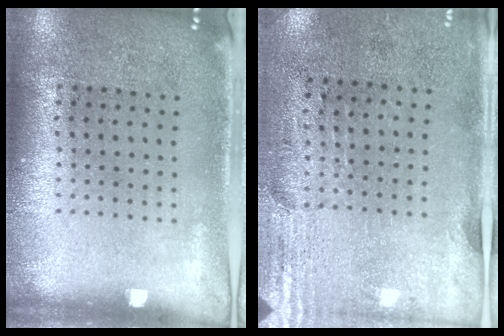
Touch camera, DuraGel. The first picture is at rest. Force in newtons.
{"total": 2.9, "press": 2.5, "slide": 1.5}